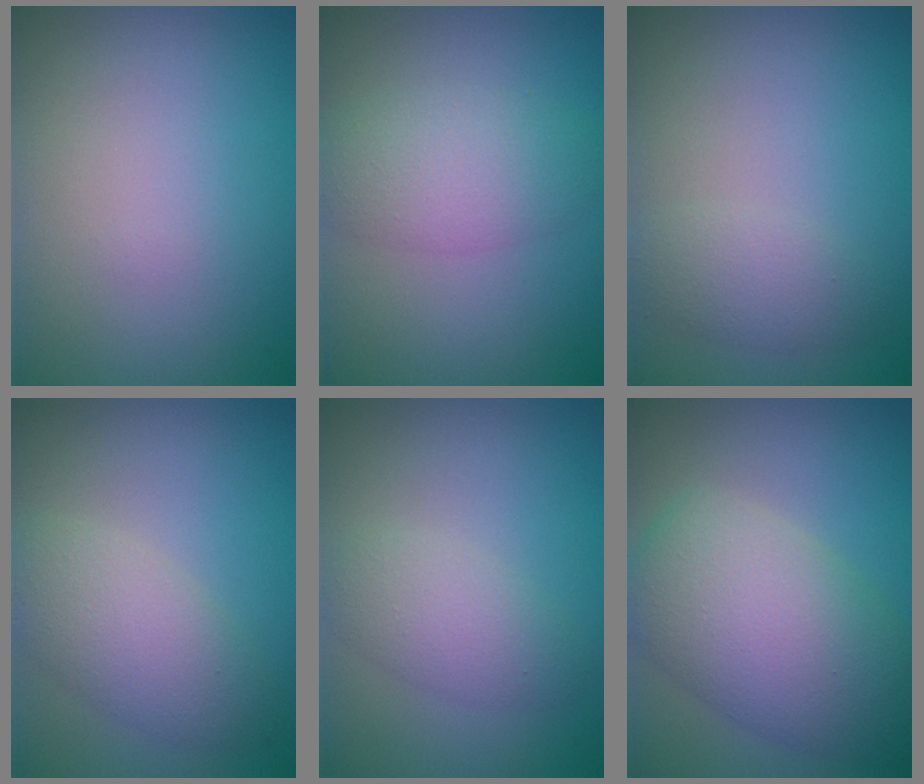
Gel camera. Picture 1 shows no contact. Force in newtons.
{"total": 4.2, "press": 4.2, "slide": 0.2}
{"total": 2.1, "press": 2.1, "slide": 0.2}
{"total": 3.9, "press": 3.9, "slide": 0.2}
{"total": 2.6, "press": 2.6, "slide": 0.1}
{"total": 8.2, "press": 8.2, "slide": 0.2}